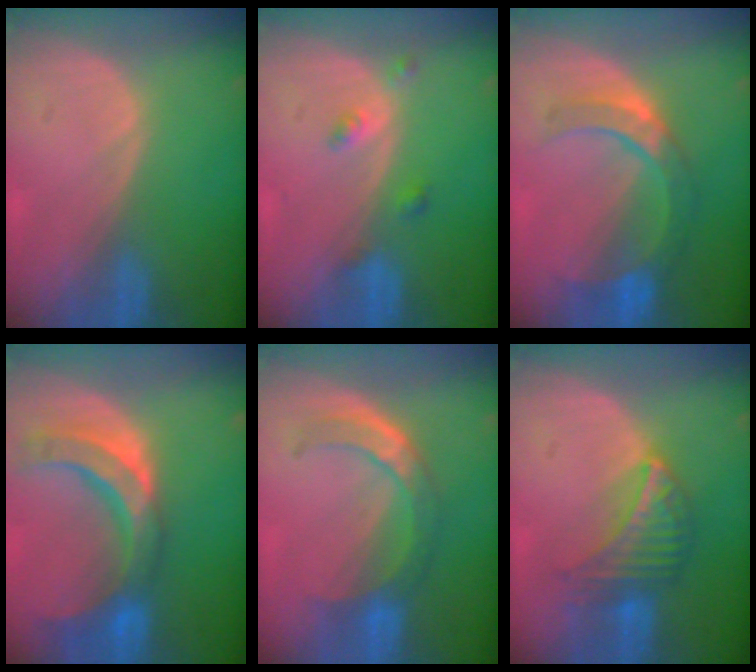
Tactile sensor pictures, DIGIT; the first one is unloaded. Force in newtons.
{"total": 2.5, "press": 2.5, "slide": 0.2}
{"total": 7.2, "press": 7.1, "slide": 1.1}
{"total": 11.0, "press": 9.5, "slide": 5.6}
{"total": 6.7, "press": 6.2, "slide": 2.5}
{"total": 6.6, "press": 6.5, "slide": 1.0}